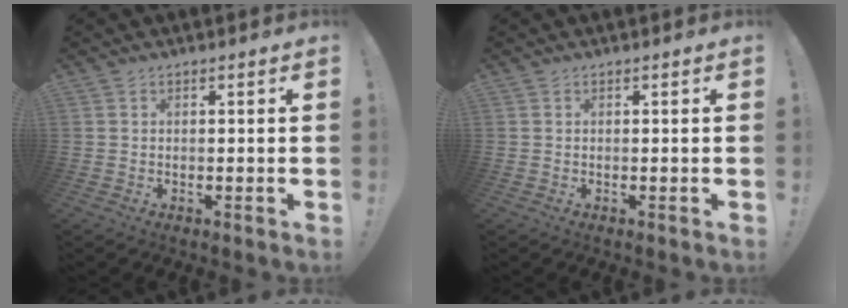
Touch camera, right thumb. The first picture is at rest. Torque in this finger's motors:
{"motor_torque": [0.00, 0.00, 0.00, 0.00, 0.00]}